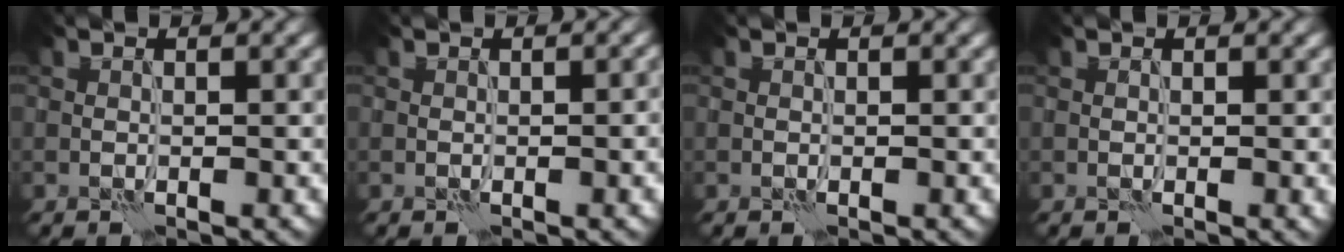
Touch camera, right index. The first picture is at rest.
{"total": 1.5, "force": [-0.2, 0.3, 1.5], "torque": [-0.018, 0.000, -0.003]}
{"total": 0.0}
{"total": 0.6, "force": [0.2, 0.2, 0.6], "torque": [-0.009, -0.001, 0.001]}